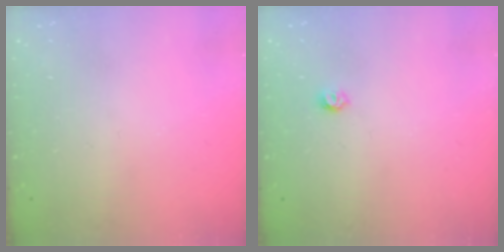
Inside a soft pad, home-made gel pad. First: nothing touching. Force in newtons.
{"total": 3.2, "press": 3.2, "slide": 0.3}